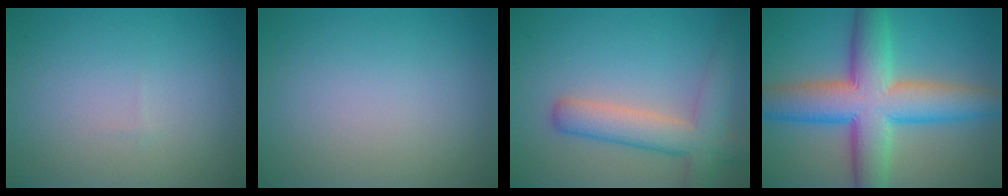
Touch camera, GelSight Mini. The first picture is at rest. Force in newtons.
{"total": 0.0}
{"total": 5.4, "press": 5.4, "slide": 0.3}
{"total": 11.0, "press": 11.0, "slide": 0.5}